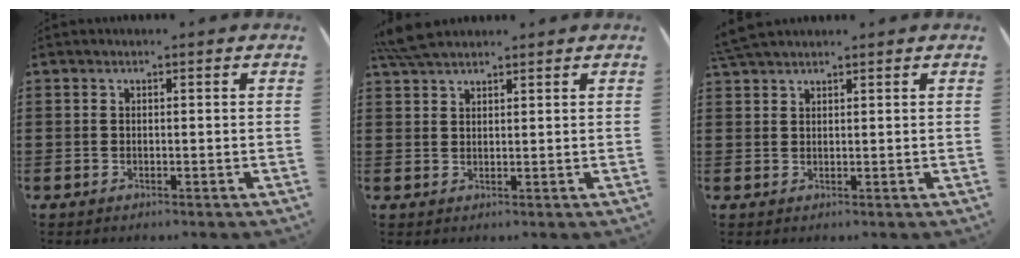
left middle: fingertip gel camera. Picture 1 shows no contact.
{"total": 4.4, "force": [3.7, 0.8, 2.1], "torque": [-0.052, -0.004, 0.072]}
{"total": 3.0, "force": [2.7, 0.4, 1.3], "torque": [-0.033, -0.001, 0.054]}